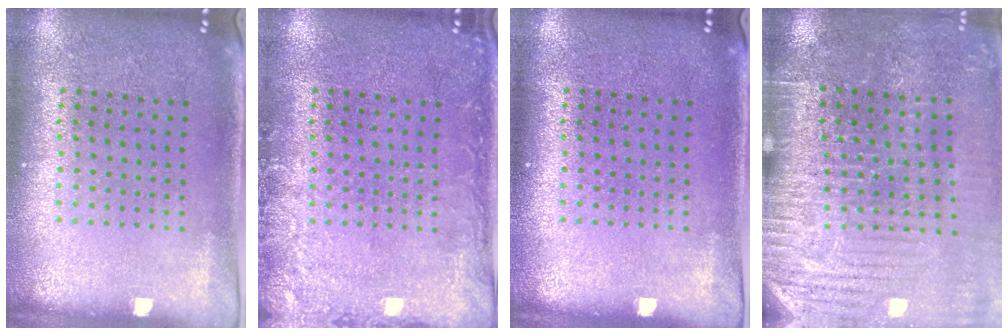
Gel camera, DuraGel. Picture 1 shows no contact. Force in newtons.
{"total": 2.4, "press": 2.4, "slide": 0.4}
{"total": 0.0}
{"total": 3.4, "press": 3.4, "slide": 0.1}